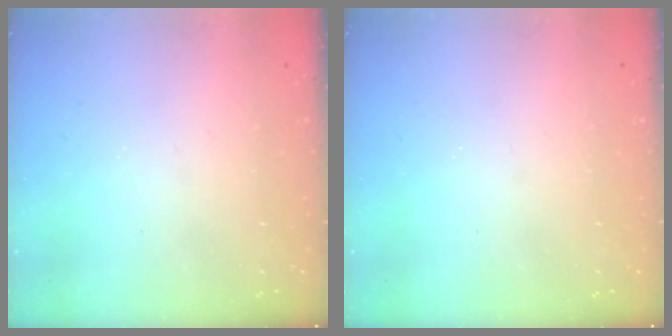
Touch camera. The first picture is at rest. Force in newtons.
{"total": 0.0}